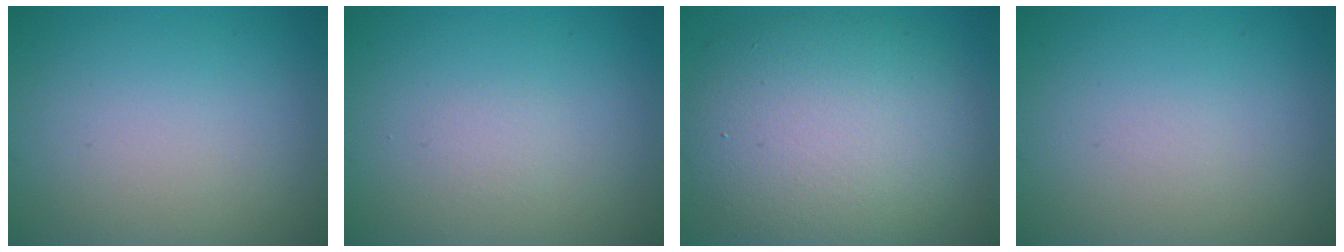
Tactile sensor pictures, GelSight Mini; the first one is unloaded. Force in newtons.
{"total": 0.0}
{"total": 10.2, "press": 10.2, "slide": 1.0}
{"total": 0.0}